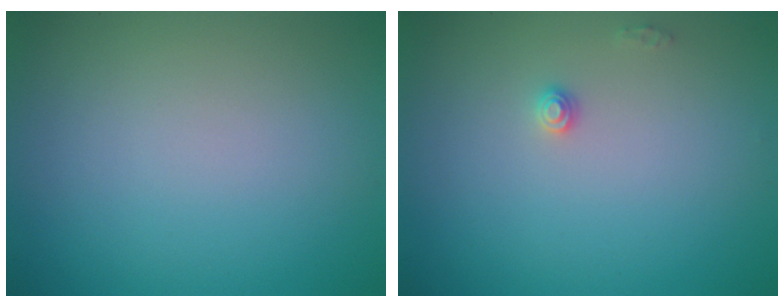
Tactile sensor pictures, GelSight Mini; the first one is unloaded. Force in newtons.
{"total": 0.9, "press": 0.9, "slide": 0.1}